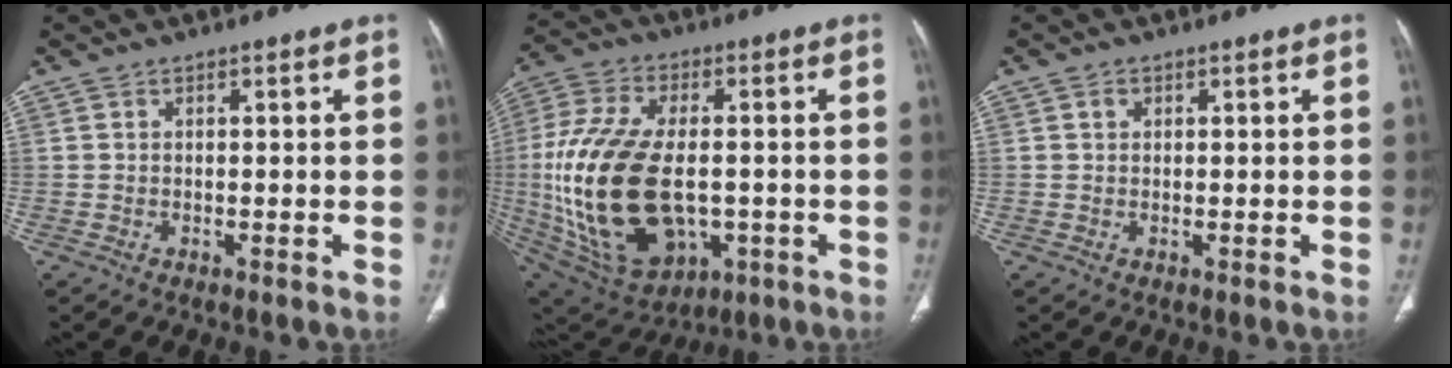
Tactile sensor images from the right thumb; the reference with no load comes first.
{"total": 26.5, "force": [-2.7, 15.2, 21.5], "torque": [-0.450, -0.008, -0.019]}
{"total": 1.0, "force": [0.4, 0.8, 0.4], "torque": [-0.004, 0.001, 0.006]}